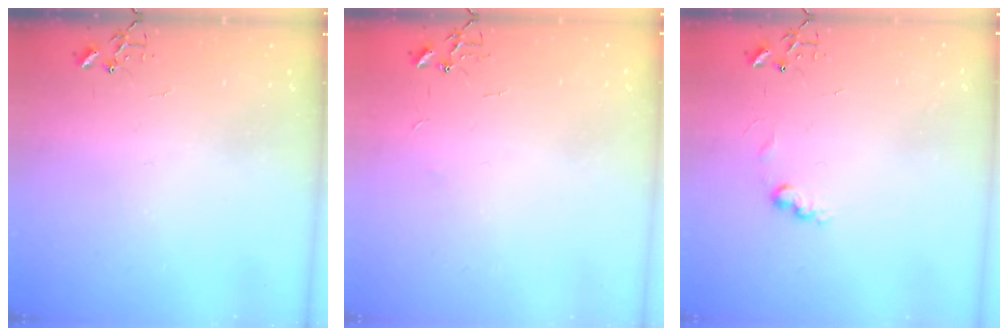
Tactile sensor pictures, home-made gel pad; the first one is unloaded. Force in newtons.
{"total": 2.4, "press": 2.4, "slide": 0.3}
{"total": 6.6, "press": 6.5, "slide": 0.9}